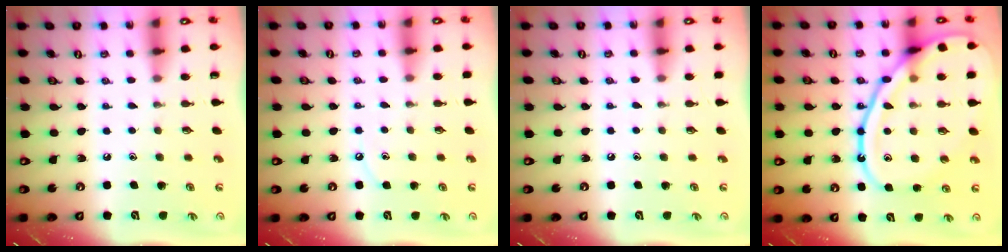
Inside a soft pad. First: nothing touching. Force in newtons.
{"total": 3.6, "press": 3.6, "slide": 0.5}
{"total": 4.0, "press": 4.0, "slide": 0.6}
{"total": 19.6, "press": 19.5, "slide": 1.9}